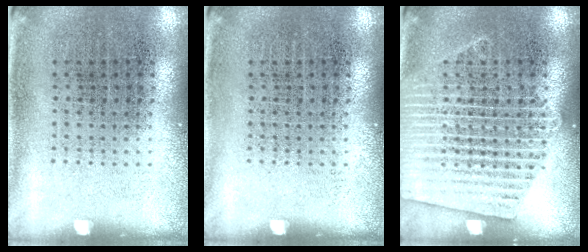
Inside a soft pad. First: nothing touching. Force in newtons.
{"total": 0.0}
{"total": 3.1, "press": 3.1, "slide": 0.4}